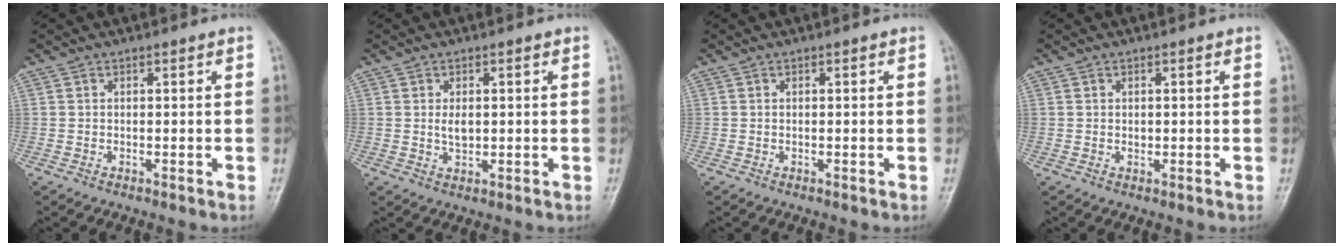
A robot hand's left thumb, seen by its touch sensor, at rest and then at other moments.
{"total": 2.6, "force": [0.4, 1.5, 2.1], "torque": [-0.033, -0.005, 0.008]}
{"total": 0.0}
{"total": 0.7, "force": [0.1, 0.6, 0.5], "torque": [-0.006, 0.000, 0.003]}